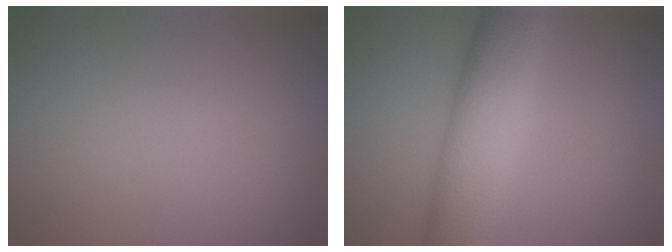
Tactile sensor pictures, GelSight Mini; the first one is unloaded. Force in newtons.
{"total": 9.1, "press": 9.1, "slide": 0.1}